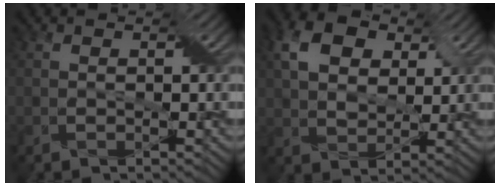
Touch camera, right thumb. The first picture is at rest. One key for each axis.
{"total": 7.8, "fx": 3.4, "fy": 5.1, "fz": 4.7, "tx": -0.114, "ty": 0.009, "tz": 0.056}